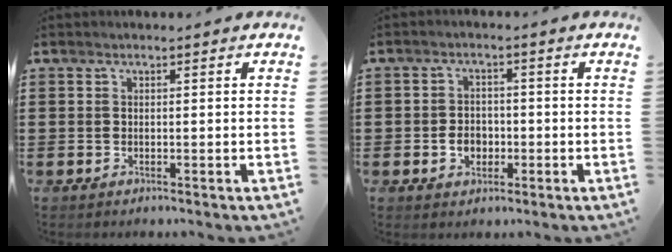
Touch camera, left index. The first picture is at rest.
{"total": 3.3, "force": [-0.9, 2.6, 1.9], "torque": [-0.033, -0.001, -0.021]}